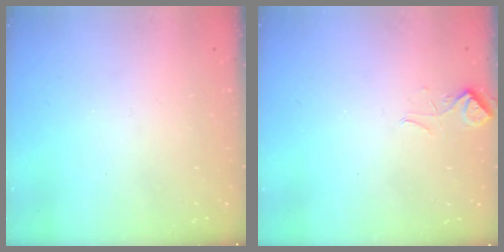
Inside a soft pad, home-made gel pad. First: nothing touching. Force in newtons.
{"total": 2.2, "press": 2.1, "slide": 0.7}